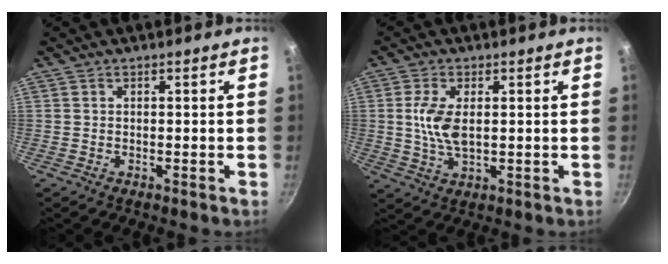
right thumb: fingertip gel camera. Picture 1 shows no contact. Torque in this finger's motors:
{"motor_torque": [0.69, 1.25, 0.70, 0.30, 0.13]}